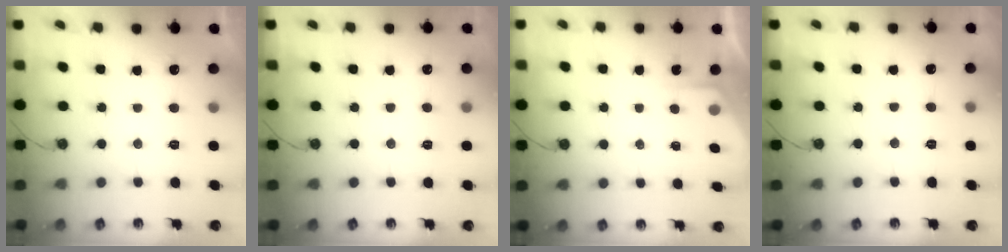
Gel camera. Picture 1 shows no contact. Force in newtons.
{"total": 1.9, "press": 1.9, "slide": 0.3}
{"total": 1.8, "press": 1.7, "slide": 0.3}
{"total": 4.2, "press": 4.2, "slide": 0.7}